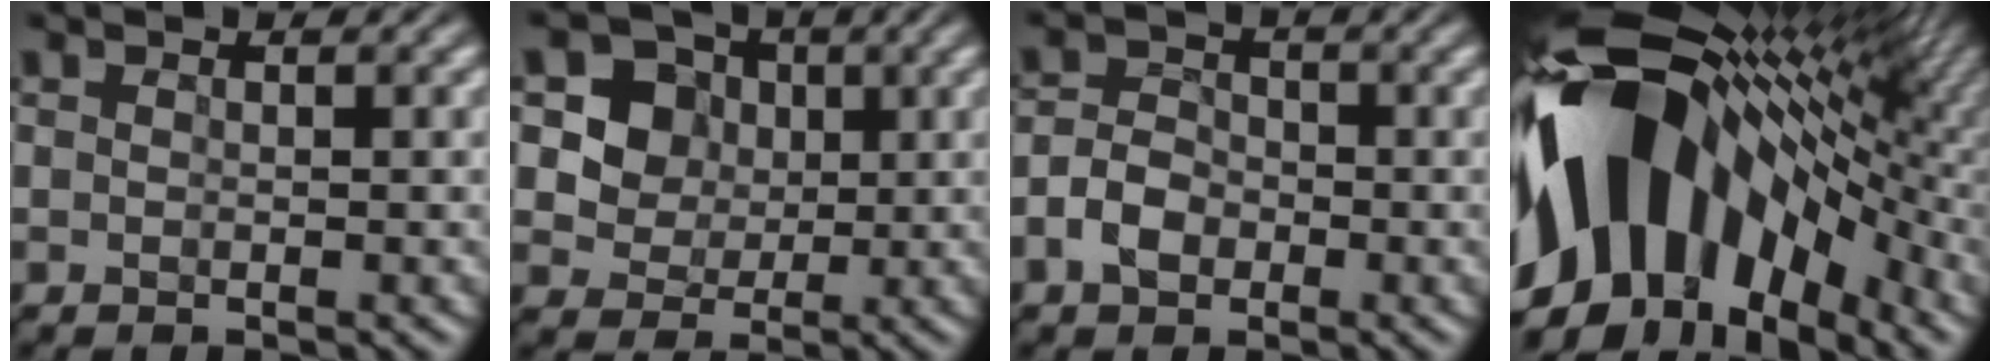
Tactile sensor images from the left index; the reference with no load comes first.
{"total": 4.0, "force": [0.7, 3.5, 1.8], "torque": [-0.029, 0.003, 0.003]}
{"total": 3.2, "force": [-1.6, 2.1, 1.8], "torque": [-0.039, 0.007, -0.030]}
{"total": 16.6, "force": [-1.7, 10.8, 12.5], "torque": [-0.232, 0.021, -0.040]}